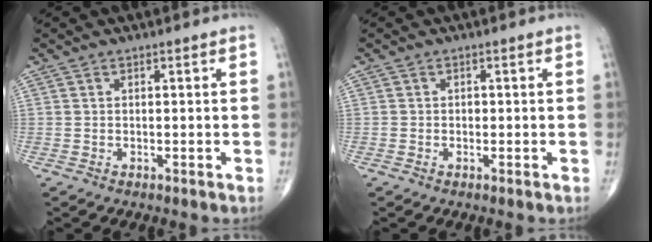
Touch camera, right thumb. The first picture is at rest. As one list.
[{"total": 0.7, "force": [-0.1, 0.6, 0.3], "torque": [-0.001, 0.002, -0.003]}]